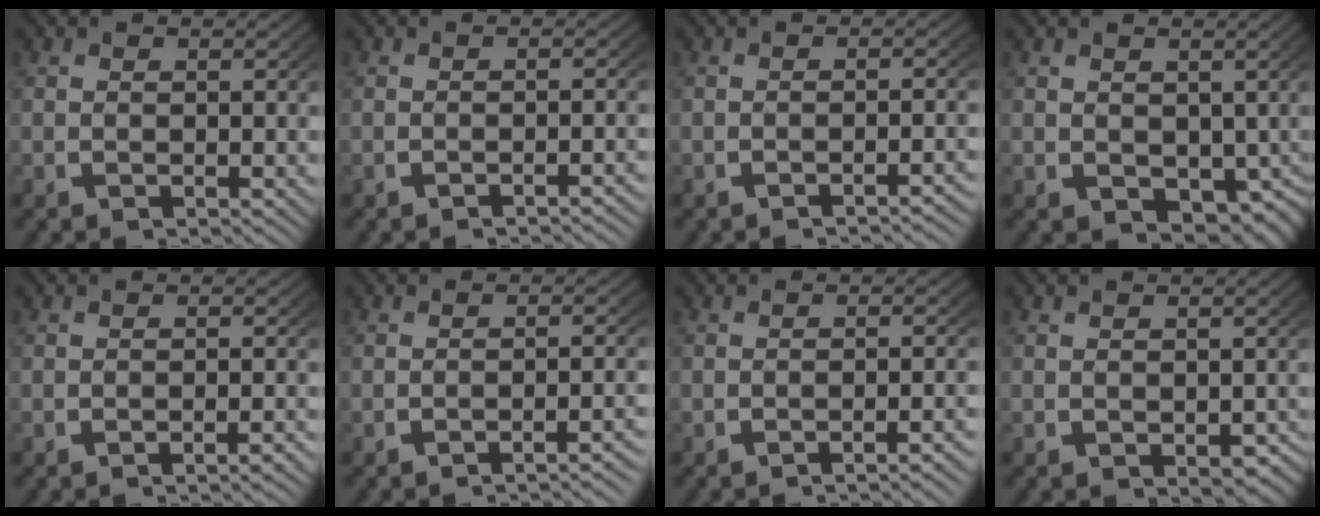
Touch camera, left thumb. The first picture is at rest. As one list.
[{"total": 1.2, "force": [-1.1, -0.1, 0.6], "torque": [-0.012, 0.004, -0.018]}, {"total": 1.7, "force": [-1.5, -0.1, 0.8], "torque": [-0.018, 0.004, -0.023]}, {"total": 4.1, "force": [-0.5, 3.1, 2.5], "torque": [-0.041, -0.025, 0.014]}, {"total": 1.2, "force": [-1.0, -0.1, 0.7], "torque": [-0.015, 0.002, -0.016]}, {"total": 2.5, "force": [-2.0, 0.0, 1.6], "torque": [-0.025, 0.005, -0.030]}, {"total": 2.1, "force": [-1.6, -0.1, 1.3], "torque": [-0.021, 0.007, -0.027]}, {"total": 1.4, "force": [-0.5, 0.9, 0.9], "torque": [-0.011, -0.010, -0.001]}]